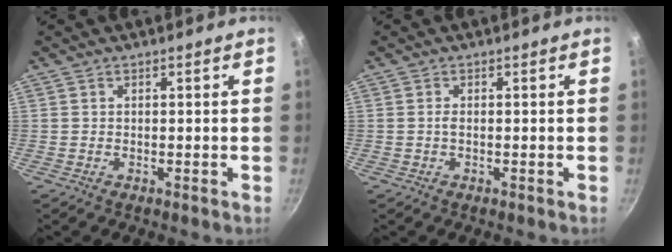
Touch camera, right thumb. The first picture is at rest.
{"total": 0.8, "force": [-0.1, 0.3, 0.7], "torque": [-0.015, 0.002, -0.004]}